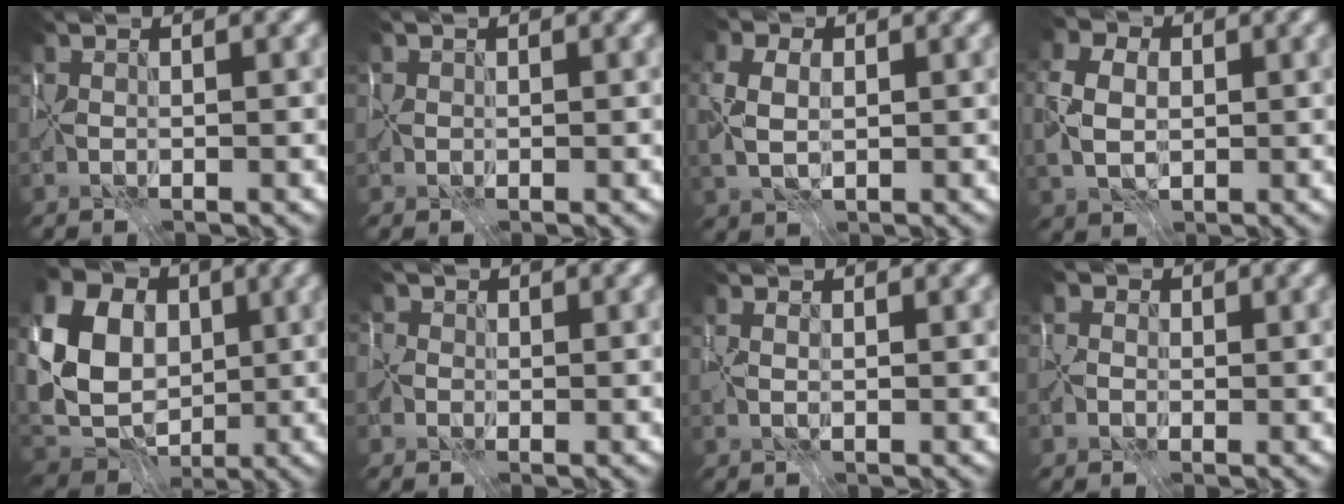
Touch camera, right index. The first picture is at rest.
{"total": 0.9, "force": [0.2, 0.9, -0.1], "torque": [0.010, -0.004, -0.003]}
{"total": 5.5, "force": [0.4, 4.2, 3.5], "torque": [-0.085, 0.019, -0.005]}
{"total": 7.0, "force": [0.3, 5.5, 4.3], "torque": [-0.106, 0.018, -0.011]}
{"total": 12.4, "force": [1.5, 9.6, 7.7], "torque": [-0.166, 0.005, 0.029]}
{"total": 4.3, "force": [0.7, 3.9, 1.8], "torque": [-0.027, 0.030, -0.036]}
{"total": 1.4, "force": [0.1, 1.0, 1.0], "torque": [-0.024, 0.013, -0.001]}
{"total": 4.3, "force": [0.7, 3.9, 1.5], "torque": [-0.004, 0.034, -0.027]}